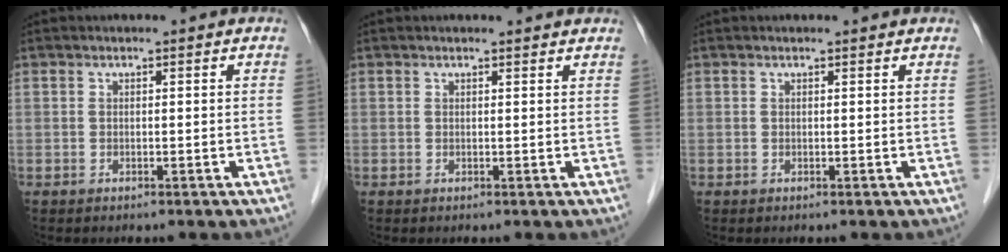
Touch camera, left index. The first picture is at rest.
{"total": 2.8, "force": [2.7, 0.4, 0.5], "torque": [-0.012, 0.008, 0.022]}
{"total": 1.1, "force": [1.0, 0.2, 0.1], "torque": [-0.014, 0.008, 0.010]}